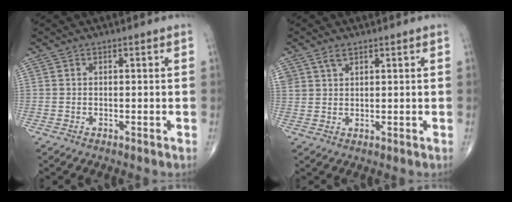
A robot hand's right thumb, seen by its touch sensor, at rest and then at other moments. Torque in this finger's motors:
{"motor_torque": [-0.43, 0.55, 0.05, 0.32, 0.00]}